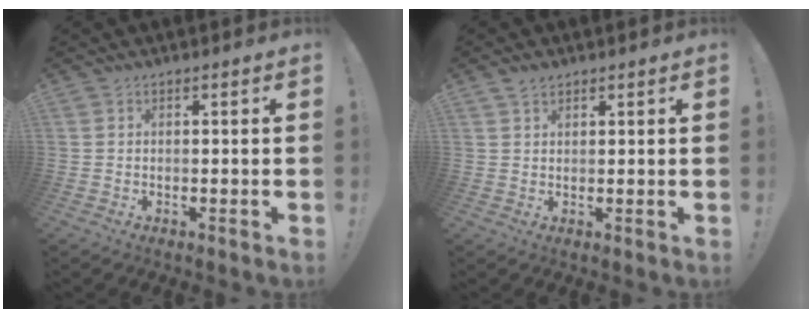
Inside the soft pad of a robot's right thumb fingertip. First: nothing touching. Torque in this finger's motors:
{"motor_torque": [0.00, 0.14, 0.01, -0.17, 0.00]}